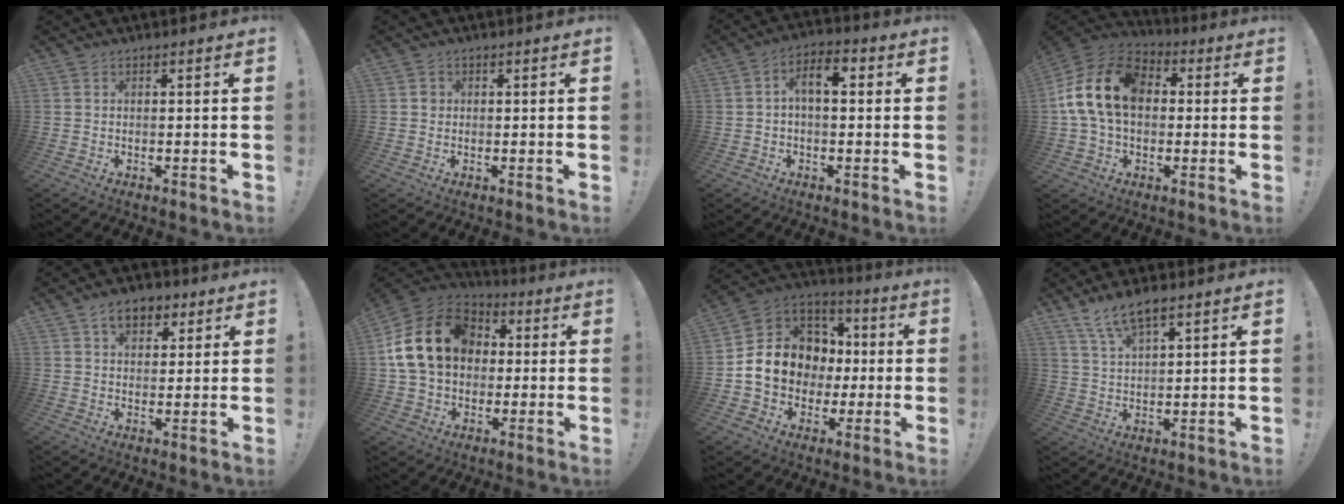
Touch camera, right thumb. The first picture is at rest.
{"total": 1.6, "force": [0.1, 1.5, 0.4], "torque": [0.008, -0.002, -0.001]}
{"total": 7.3, "force": [1.0, 4.0, 6.0], "torque": [-0.095, 0.011, 0.018]}
{"total": 17.9, "force": [2.3, 12.1, 12.9], "torque": [-0.238, 0.017, 0.045]}
{"total": 8.8, "force": [4.3, 6.0, 4.8], "torque": [-0.057, -0.009, 0.079]}
{"total": 19.9, "force": [3.9, 15.2, 12.3], "torque": [-0.212, 0.004, 0.079]}
{"total": 15.1, "force": [-0.4, 13.0, 7.7], "torque": [-0.120, 0.011, 0.015]}
{"total": 8.2, "force": [5.8, 2.8, 5.1], "torque": [-0.090, -0.023, 0.107]}